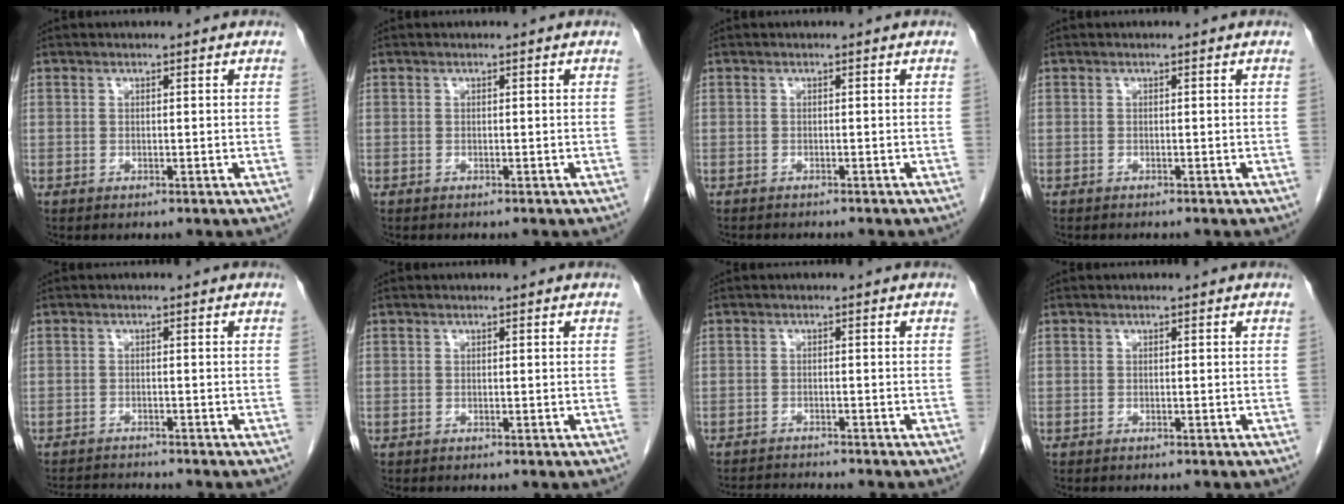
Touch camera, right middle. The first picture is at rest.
{"total": 1.1, "force": [-0.9, 0.2, 0.5], "torque": [-0.008, -0.001, -0.010]}
{"total": 3.4, "force": [-3.1, 0.5, 1.3], "torque": [-0.018, -0.005, -0.038]}
{"total": 1.9, "force": [-1.7, 0.3, 0.8], "torque": [-0.013, -0.002, -0.018]}
{"total": 4.8, "force": [-4.7, -0.2, 0.9], "torque": [-0.016, -0.016, -0.074]}
{"total": 0.0}
{"total": 4.8, "force": [-4.7, -0.4, 1.0], "torque": [-0.018, -0.018, -0.072]}
{"total": 1.1, "force": [-1.0, 0.2, 0.5], "torque": [-0.009, -0.001, -0.011]}